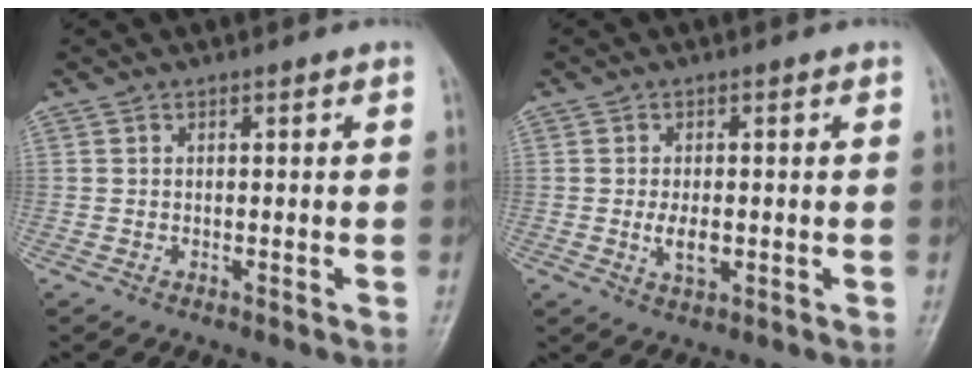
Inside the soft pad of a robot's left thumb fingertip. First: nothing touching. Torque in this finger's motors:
{"motor_torque": [0.53, 0.73, 0.63, 0.06, 0.02]}